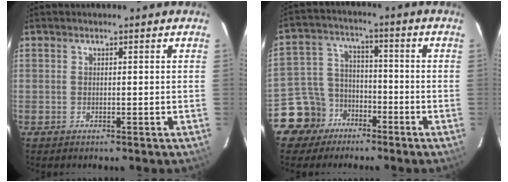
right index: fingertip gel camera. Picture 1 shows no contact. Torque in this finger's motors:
{"motor_torque": [0.51, -0.62, -0.30, -0.21]}